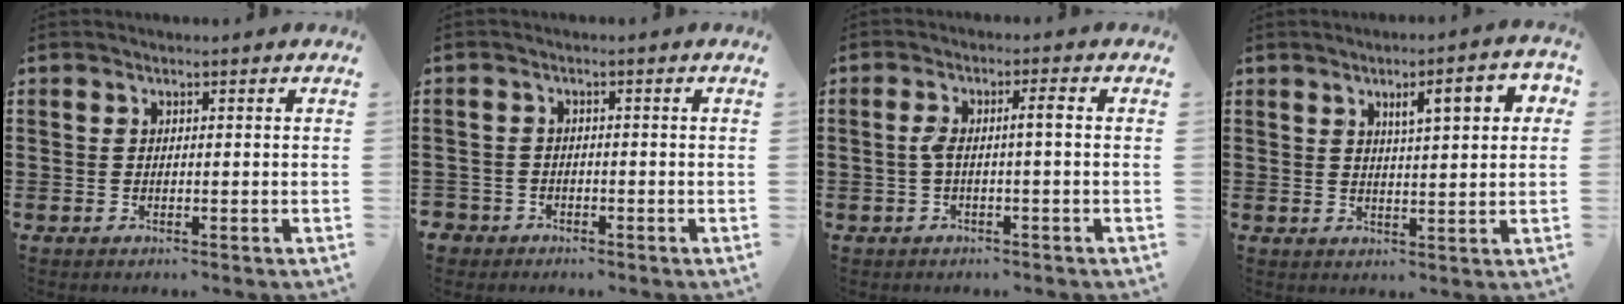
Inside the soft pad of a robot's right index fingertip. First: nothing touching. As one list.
[{"total": 1.9, "force": [-1.6, 1.0, -0.1], "torque": [-0.004, 0.001, -0.039]}, {"total": 3.2, "force": [-0.3, 0.1, 3.1], "torque": [-0.066, -0.002, -0.013]}, {"total": 5.6, "force": [2.1, 1.1, 5.0], "torque": [-0.084, -0.002, 0.029]}]